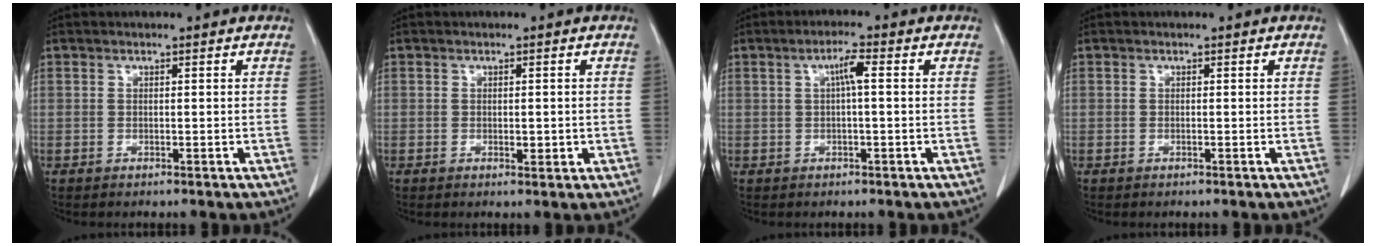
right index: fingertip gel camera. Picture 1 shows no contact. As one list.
[{"total": 1.6, "force": [-0.2, 0.6, 1.5], "torque": [-0.023, -0.003, 0.000]}, {"total": 2.8, "force": [0.5, 0.2, 2.8], "torque": [-0.053, 0.004, 0.009]}, {"total": 0.0}]